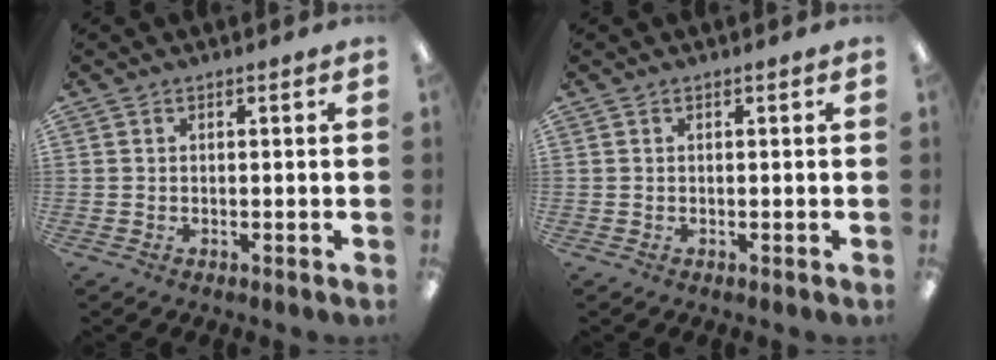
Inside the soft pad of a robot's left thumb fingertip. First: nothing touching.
{"total": 0.0}